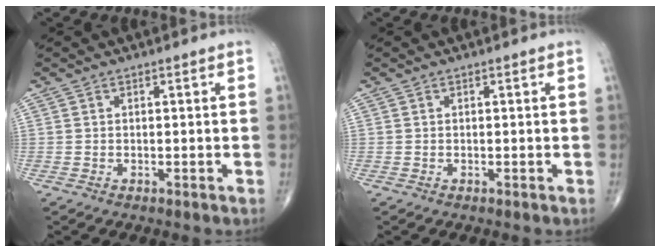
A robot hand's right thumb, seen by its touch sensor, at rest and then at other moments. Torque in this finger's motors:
{"motor_torque": [-0.01, 0.01, 0.01, -0.01, 0.03]}